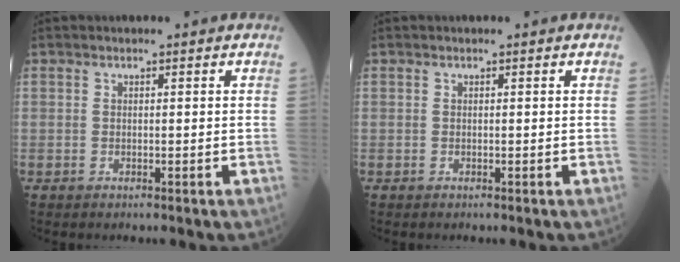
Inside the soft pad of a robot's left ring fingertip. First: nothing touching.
{"total": 0.0}